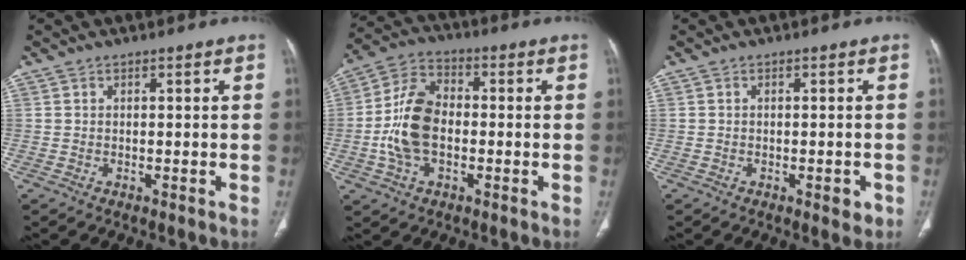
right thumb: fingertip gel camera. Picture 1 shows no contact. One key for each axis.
{"total": 12.0, "fx": -1.5, "fy": 7.6, "fz": 9.2, "tx": -0.179, "ty": 0.027, "tz": -0.034}
{"total": 2.5, "fx": -1.0, "fy": 1.1, "fz": 2.0, "tx": -0.018, "ty": 0.000, "tz": -0.010}